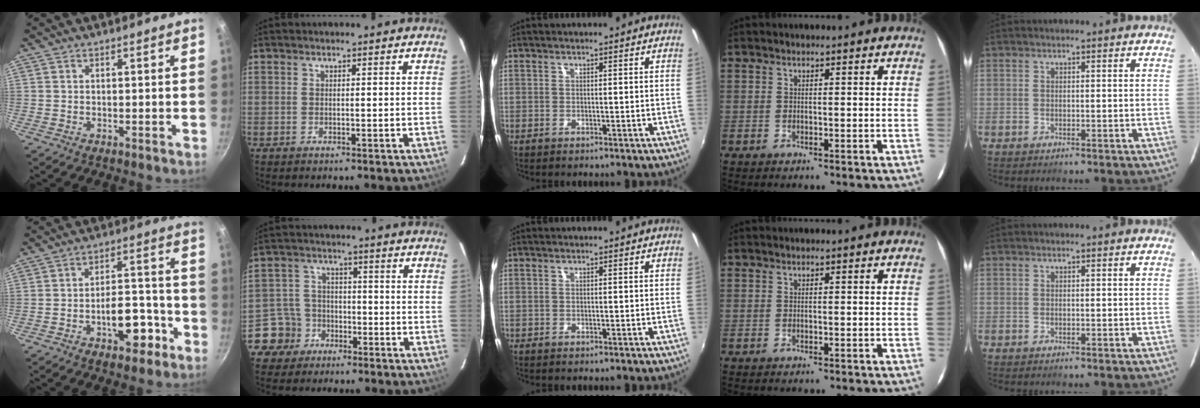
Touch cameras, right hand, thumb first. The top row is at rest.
{"thumb": {"total": 10.4, "force": [-4.7, 5.6, 7.5], "torque": [-0.075, 0.048, -0.062]}, "index": {"total": 6.9, "force": [-3.9, 5.7, 0.3], "torque": [-0.026, 0.029, -0.071]}}